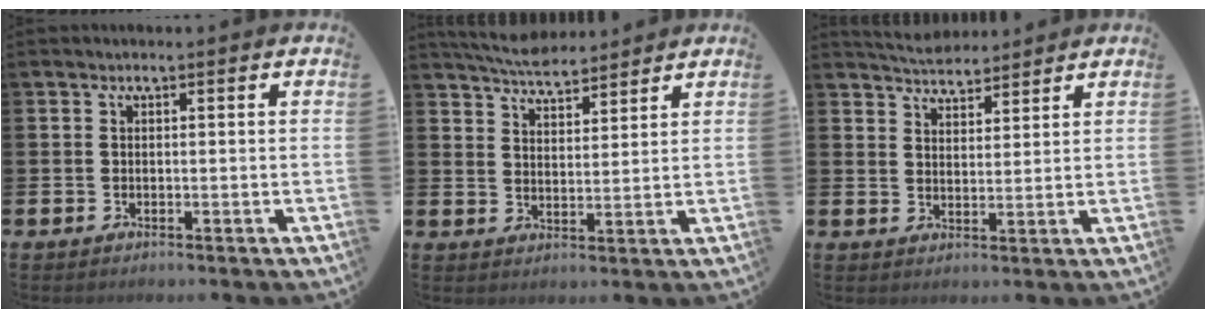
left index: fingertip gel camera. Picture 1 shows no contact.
{"total": 5.3, "force": [5.2, 0.8, 0.8], "torque": [-0.029, -0.026, 0.093]}
{"total": 4.6, "force": [4.5, 0.7, 0.1], "torque": [-0.013, -0.023, 0.082]}